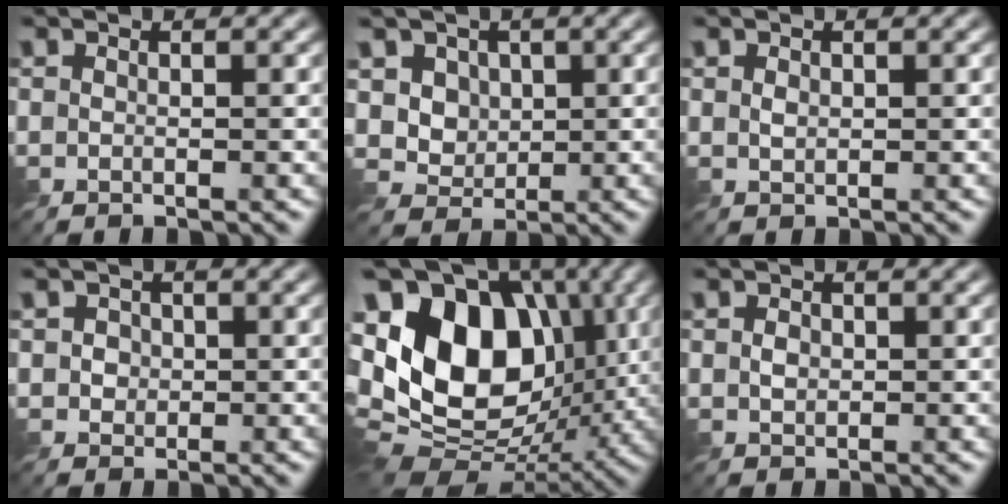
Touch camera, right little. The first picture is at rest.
{"total": 4.3, "force": [1.4, 3.6, 1.9], "torque": [-0.054, -0.004, 0.032]}
{"total": 0.7, "force": [0.1, 0.5, 0.5], "torque": [-0.014, -0.001, 0.003]}
{"total": 2.0, "force": [0.4, 1.8, 0.8], "torque": [-0.019, 0.005, 0.010]}
{"total": 15.5, "force": [1.8, 10.3, 11.4], "torque": [-0.234, 0.006, 0.021]}
{"total": 1.0, "force": [-0.1, 0.8, 0.6], "torque": [-0.013, -0.001, -0.004]}